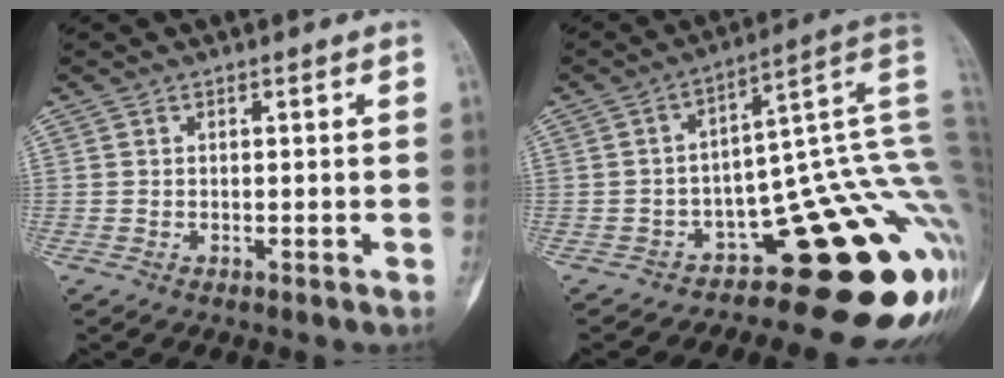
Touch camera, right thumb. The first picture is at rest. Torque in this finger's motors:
{"motor_torque": [3.06, 1.70, 1.31, -1.46, 0.10]}